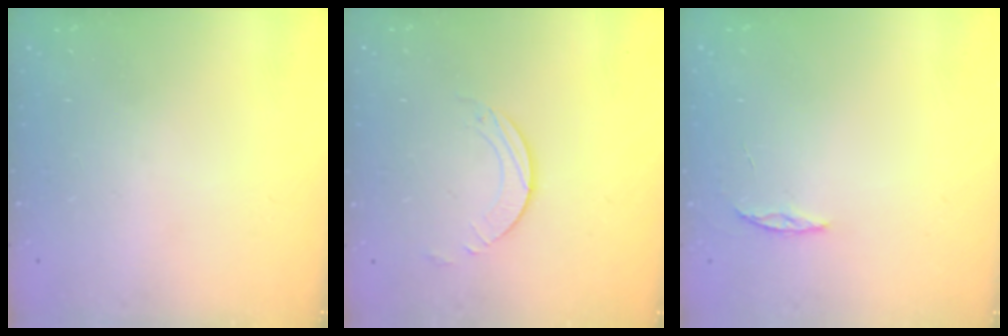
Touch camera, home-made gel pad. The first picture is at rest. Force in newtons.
{"total": 1.7, "press": 1.7, "slide": 0.2}
{"total": 2.4, "press": 2.4, "slide": 0.2}